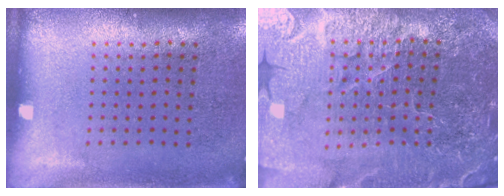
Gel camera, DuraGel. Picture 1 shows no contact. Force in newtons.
{"total": 6.0, "press": 5.3, "slide": 2.7}